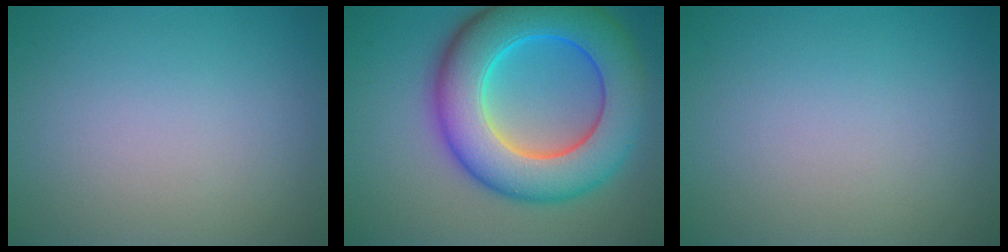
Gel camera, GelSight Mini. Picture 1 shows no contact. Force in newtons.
{"total": 12.1, "press": 12.1, "slide": 0.3}
{"total": 0.0}